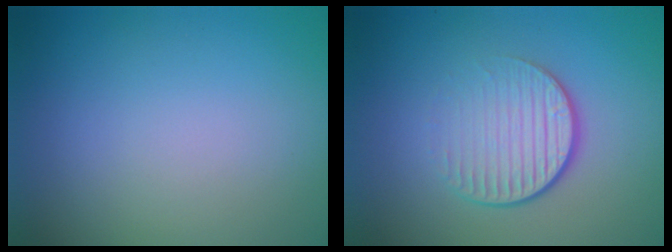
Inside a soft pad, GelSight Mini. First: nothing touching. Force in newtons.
{"total": 4.3, "press": 2.6, "slide": 3.4}